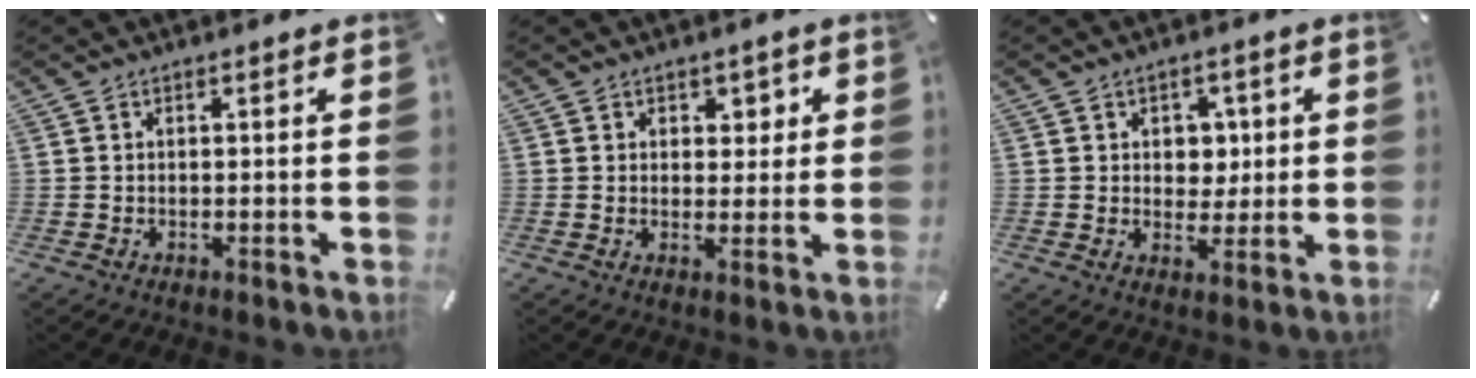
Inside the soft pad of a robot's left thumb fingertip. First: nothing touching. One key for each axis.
{"total": 3.0, "fx": 1.2, "fy": 2.7, "fz": 0.8, "tx": 0.010, "ty": -0.006, "tz": 0.012}
{"total": 5.4, "fx": 1.2, "fy": 4.8, "fz": 2.2, "tx": -0.017, "ty": -0.004, "tz": 0.014}